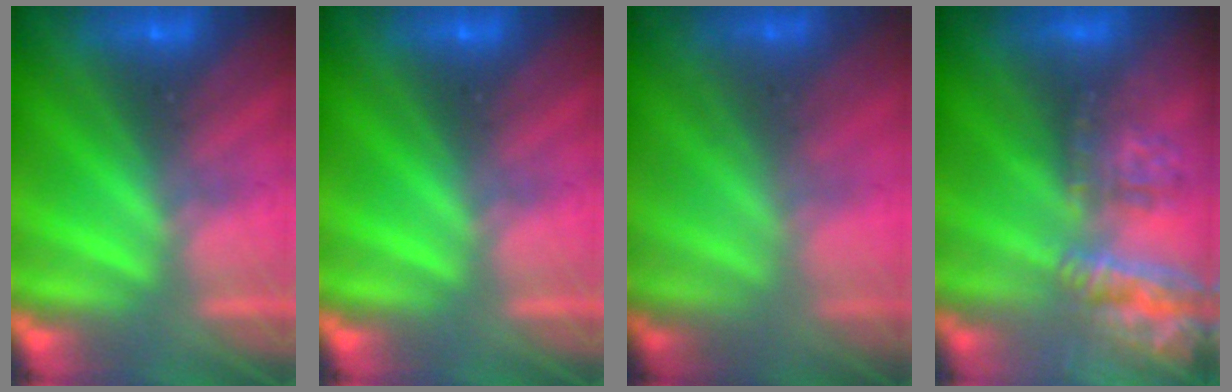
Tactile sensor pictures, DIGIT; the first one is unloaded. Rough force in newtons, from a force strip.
{"total": 0.0}
{"total": 1.6}
{"total": 8.2}